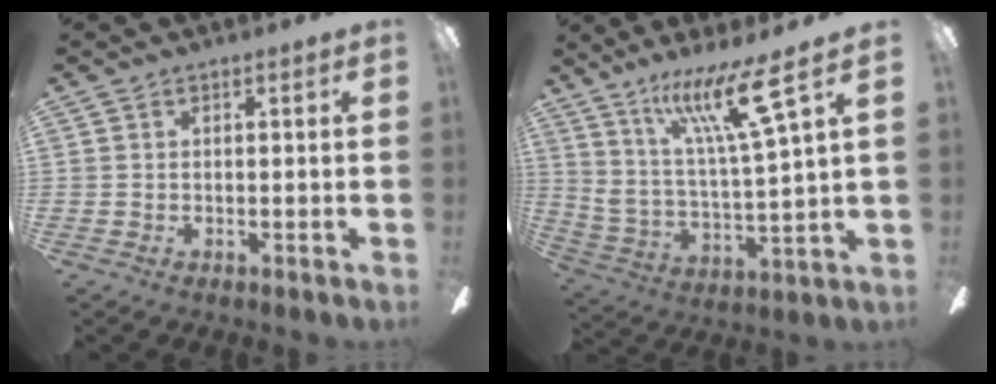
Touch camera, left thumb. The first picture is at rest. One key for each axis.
{"total": 15.9, "fx": 10.6, "fy": 1.8, "fz": 11.7, "tx": -0.223, "ty": -0.052, "tz": 0.169}